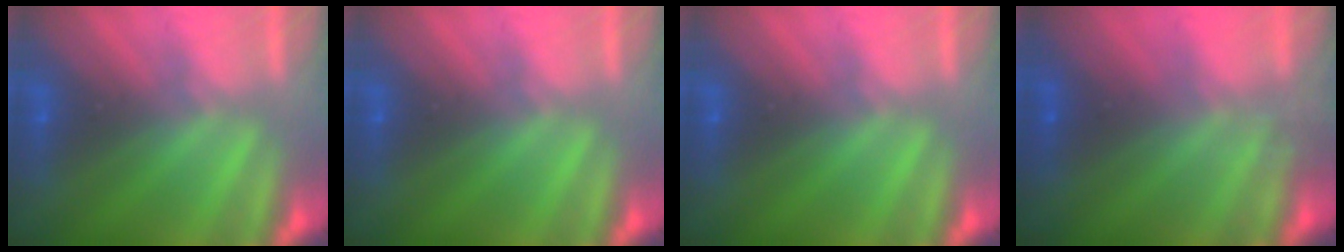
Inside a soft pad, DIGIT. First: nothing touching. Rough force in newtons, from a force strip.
{"total": 0.0}
{"total": 0.0}
{"total": 1.2}